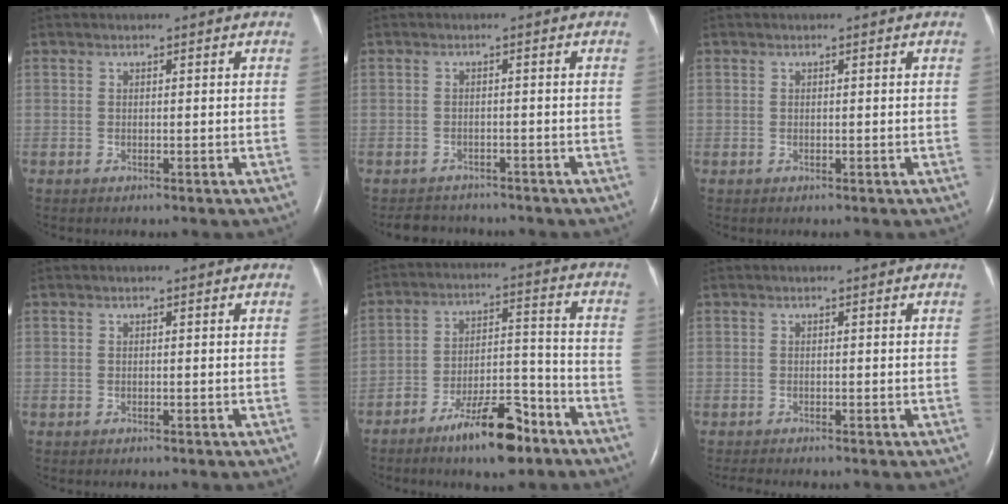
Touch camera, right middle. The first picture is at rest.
{"total": 3.9, "force": [-3.7, 1.3, 0.0], "torque": [-0.004, -0.004, -0.054]}
{"total": 0.0}
{"total": 0.0}
{"total": 11.6, "force": [-8.0, 3.1, 7.8], "torque": [-0.126, 0.010, -0.134]}
{"total": 1.3, "force": [-1.2, -0.3, 0.3], "torque": [-0.011, -0.006, -0.023]}